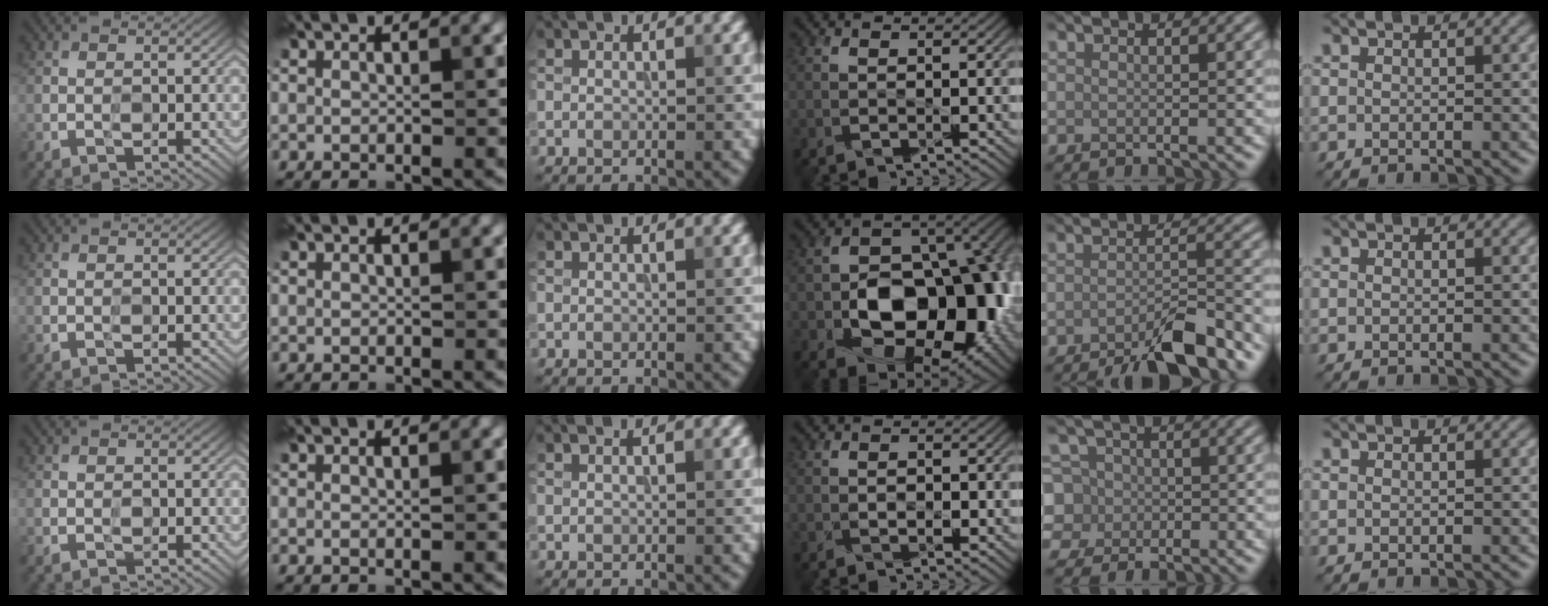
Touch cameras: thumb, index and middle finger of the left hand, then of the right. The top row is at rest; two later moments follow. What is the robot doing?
{"motion": "wipe", "object": "glasses"}